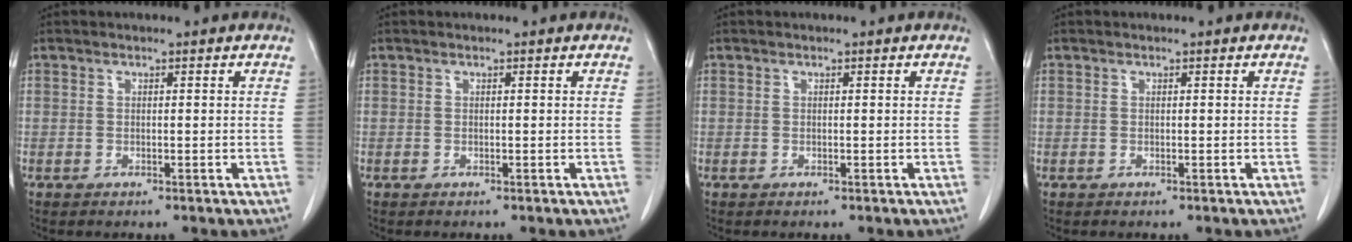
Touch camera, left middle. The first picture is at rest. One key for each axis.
{"total": 0.0}
{"total": 0.0}
{"total": 0.0}